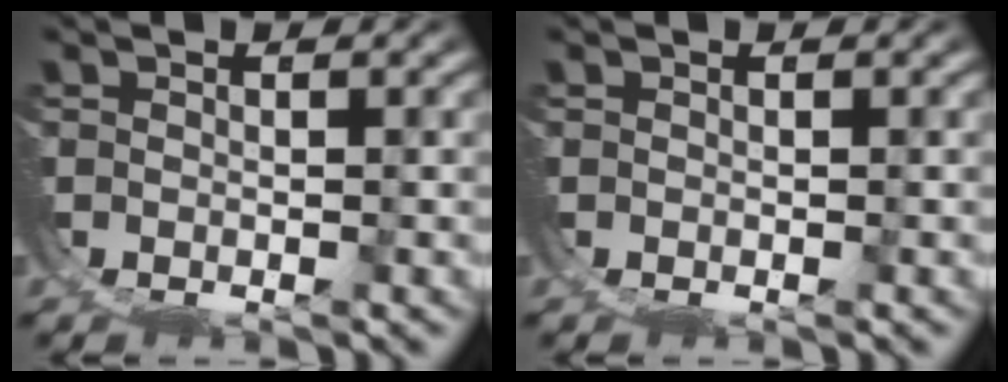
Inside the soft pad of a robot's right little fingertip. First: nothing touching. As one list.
[{"total": 0.0}]